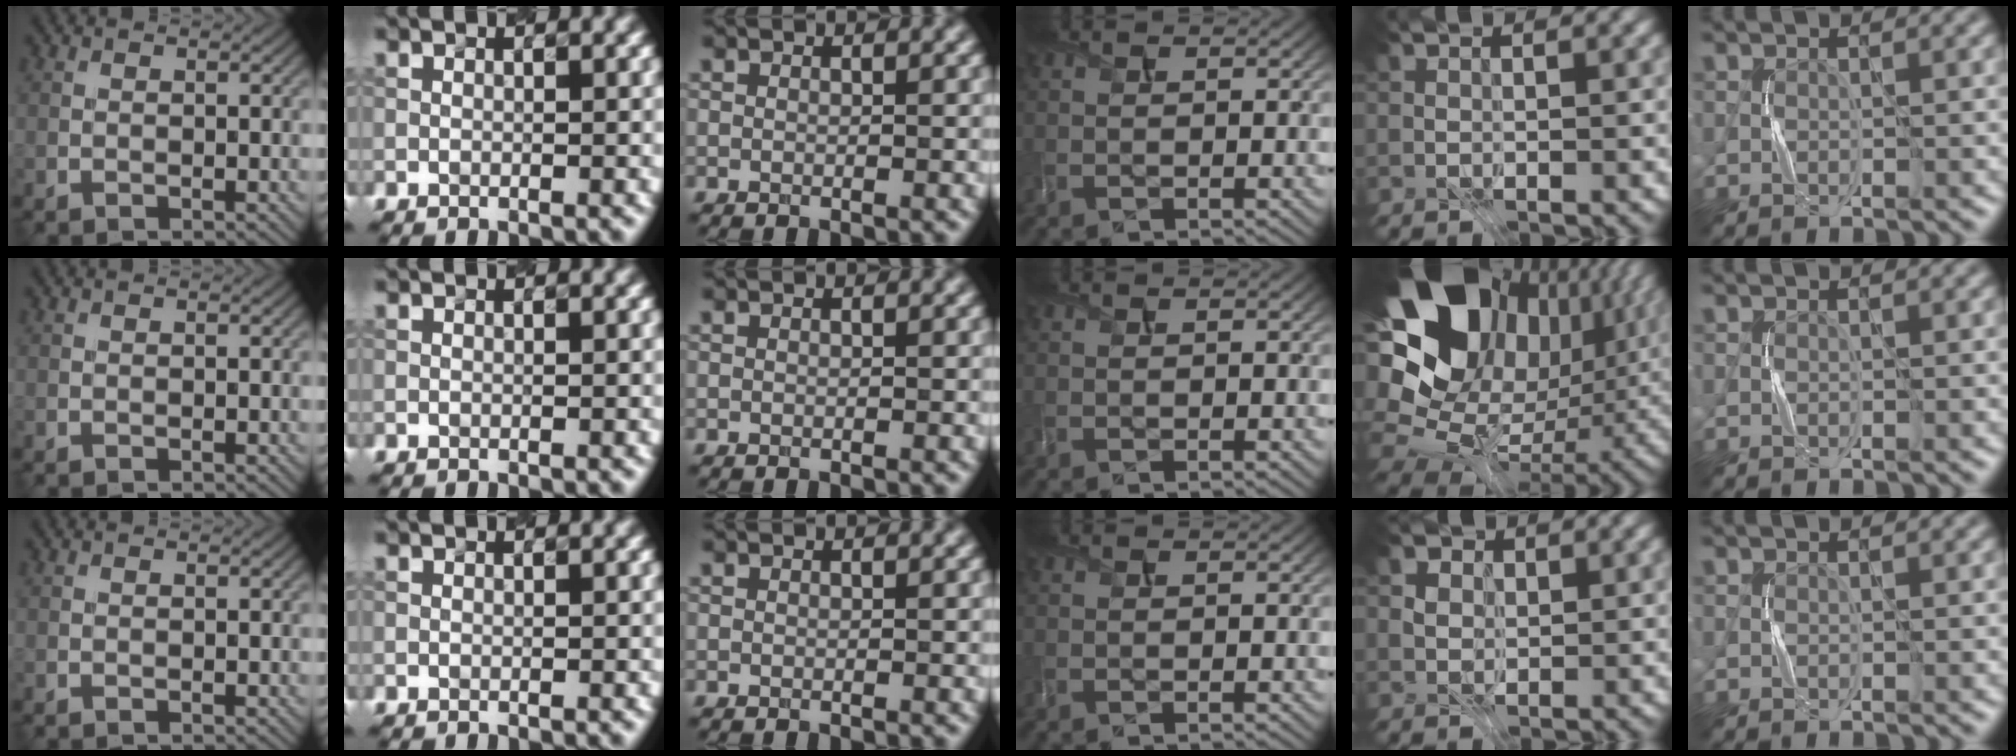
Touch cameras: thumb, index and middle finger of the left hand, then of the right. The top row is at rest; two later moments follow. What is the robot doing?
{"motion": "press", "object": "joystick"}